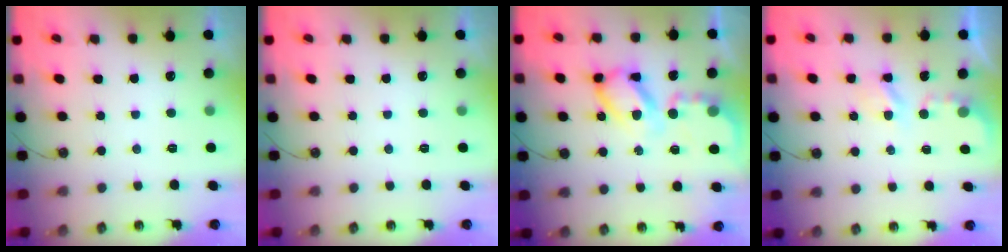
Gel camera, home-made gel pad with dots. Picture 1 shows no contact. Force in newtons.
{"total": 0.0}
{"total": 13.4, "press": 13.3, "slide": 1.3}
{"total": 2.9, "press": 2.9, "slide": 0.4}